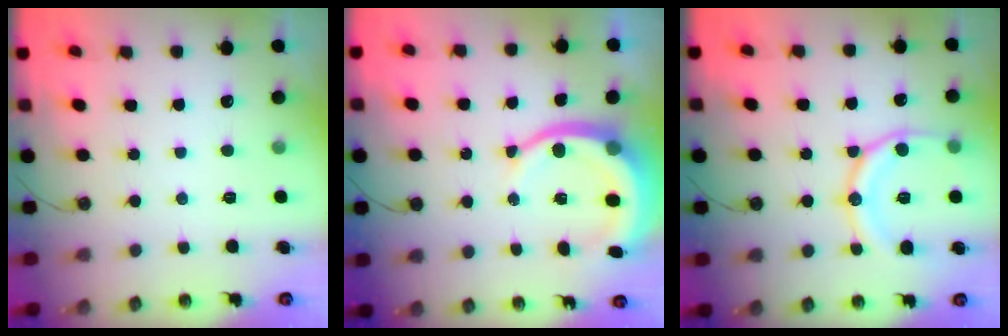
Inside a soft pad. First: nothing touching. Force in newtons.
{"total": 11.0, "press": 10.9, "slide": 2.0}
{"total": 16.3, "press": 16.2, "slide": 1.8}